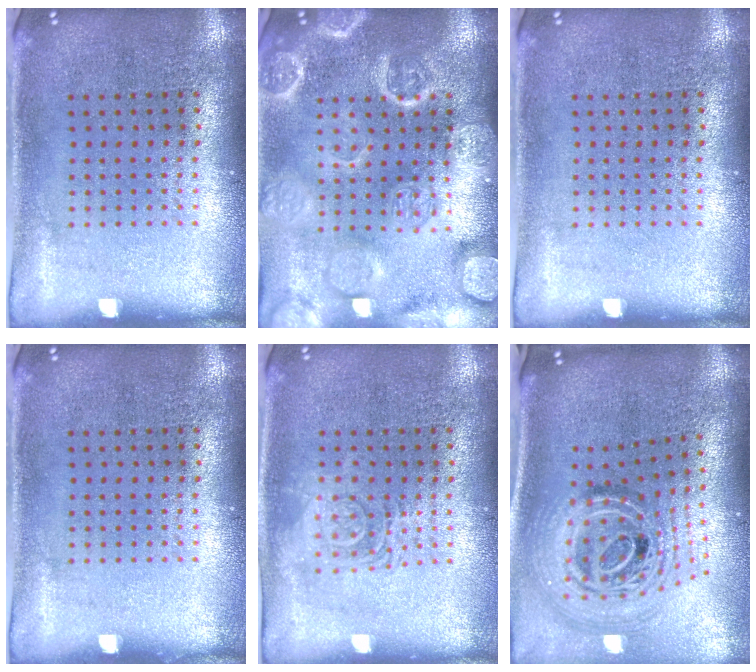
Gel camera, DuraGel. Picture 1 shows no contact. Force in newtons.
{"total": 6.3, "press": 6.2, "slide": 0.8}
{"total": 0.0}
{"total": 0.0}
{"total": 2.7, "press": 2.6, "slide": 0.4}
{"total": 2.4, "press": 1.7, "slide": 1.6}